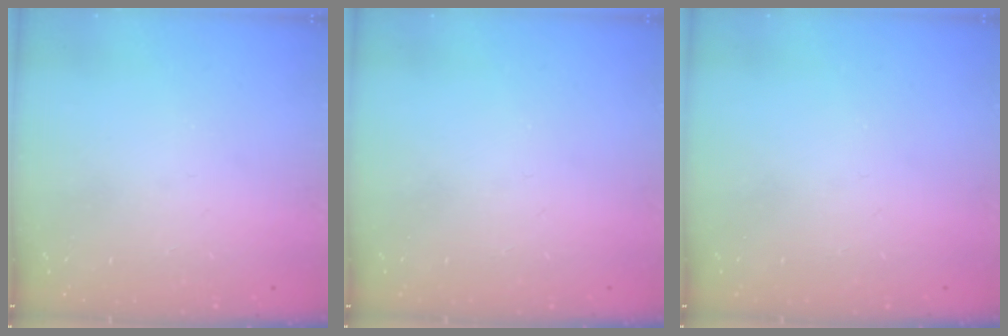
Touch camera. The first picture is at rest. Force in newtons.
{"total": 0.0}
{"total": 0.0}